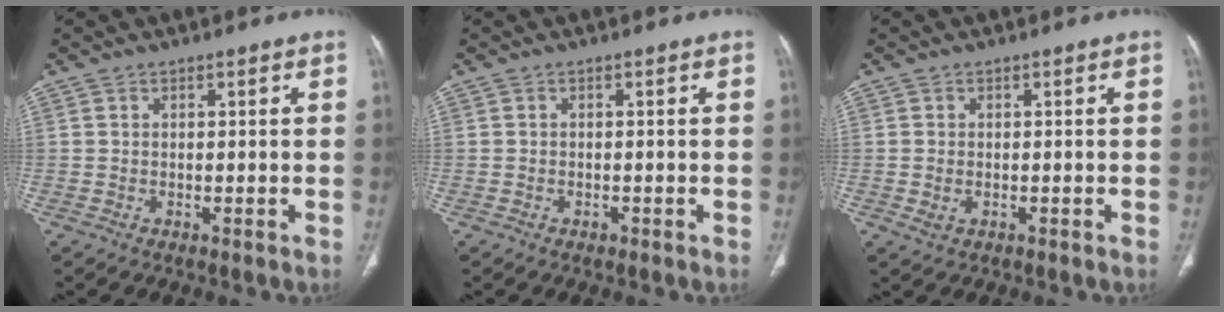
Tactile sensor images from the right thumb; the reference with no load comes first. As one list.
[{"total": 0.5, "force": [-0.4, 0.4, 0.1], "torque": [-0.003, 0.000, -0.005]}, {"total": 1.7, "force": [-0.3, 1.2, 1.1], "torque": [-0.024, -0.001, 0.000]}]